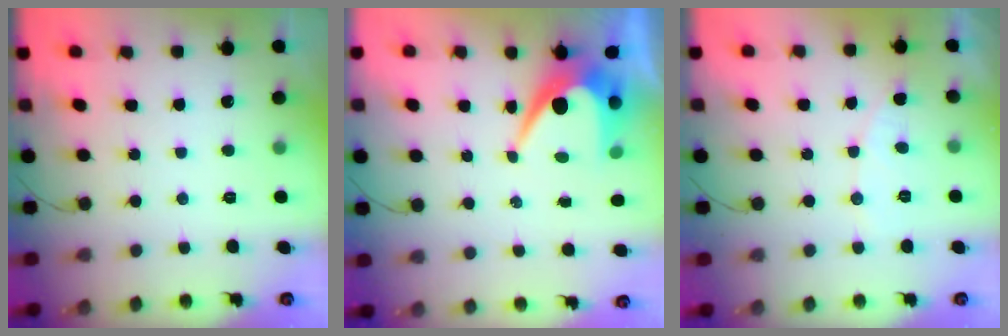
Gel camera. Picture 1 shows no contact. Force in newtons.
{"total": 7.9, "press": 7.9, "slide": 0.6}
{"total": 4.9, "press": 4.9, "slide": 0.3}